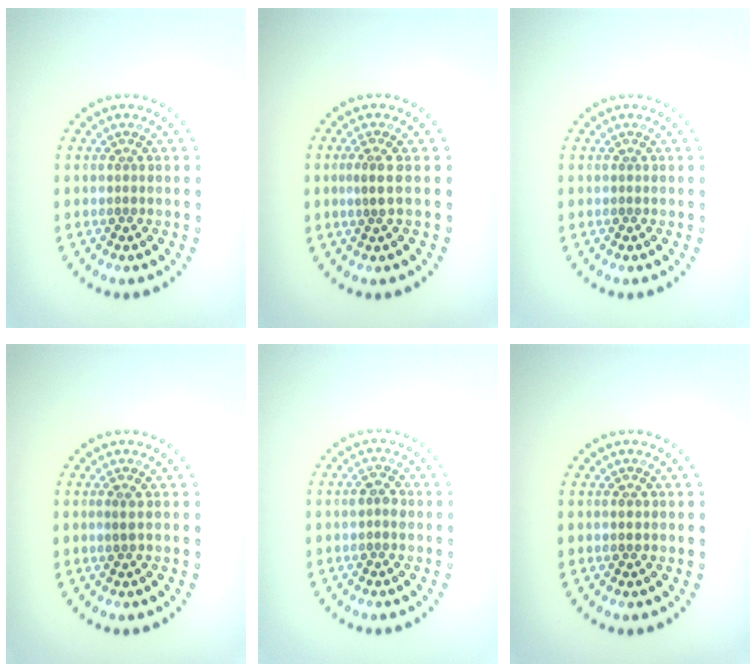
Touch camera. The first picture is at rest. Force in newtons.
{"total": 1.7, "press": 1.2, "slide": 1.1}
{"total": 0.0}
{"total": 0.7, "press": 0.6, "slide": 0.4}
{"total": 1.4, "press": 1.4, "slide": 0.3}
{"total": 0.8, "press": 0.8, "slide": 0.1}